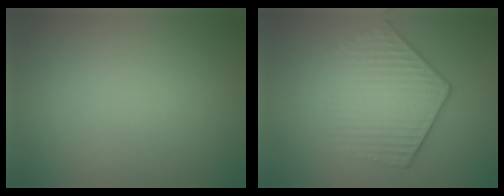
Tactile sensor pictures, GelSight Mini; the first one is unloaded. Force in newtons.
{"total": 5.0, "press": 4.0, "slide": 3.1}